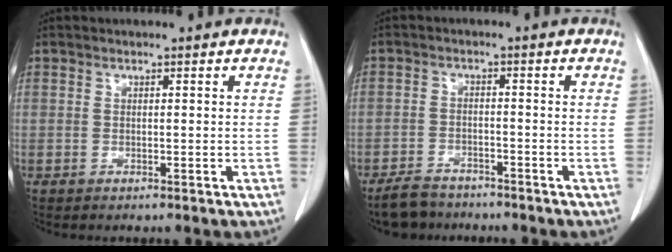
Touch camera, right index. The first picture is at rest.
{"total": 5.3, "force": [-4.7, 2.1, 1.1], "torque": [-0.023, -0.008, -0.082]}